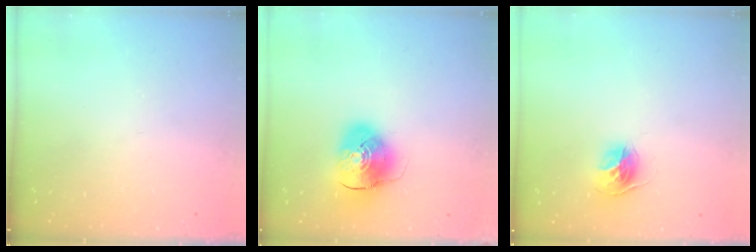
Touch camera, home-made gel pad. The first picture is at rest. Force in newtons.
{"total": 10.7, "press": 10.6, "slide": 1.8}
{"total": 11.1, "press": 11.1, "slide": 0.9}